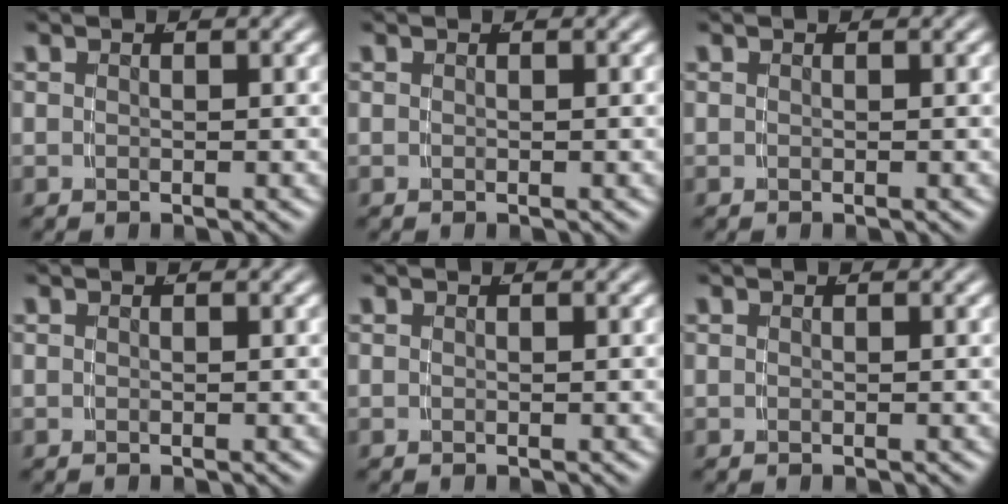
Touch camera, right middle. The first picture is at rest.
{"total": 0.0}
{"total": 0.0}
{"total": 0.0}
{"total": 0.0}
{"total": 0.0}